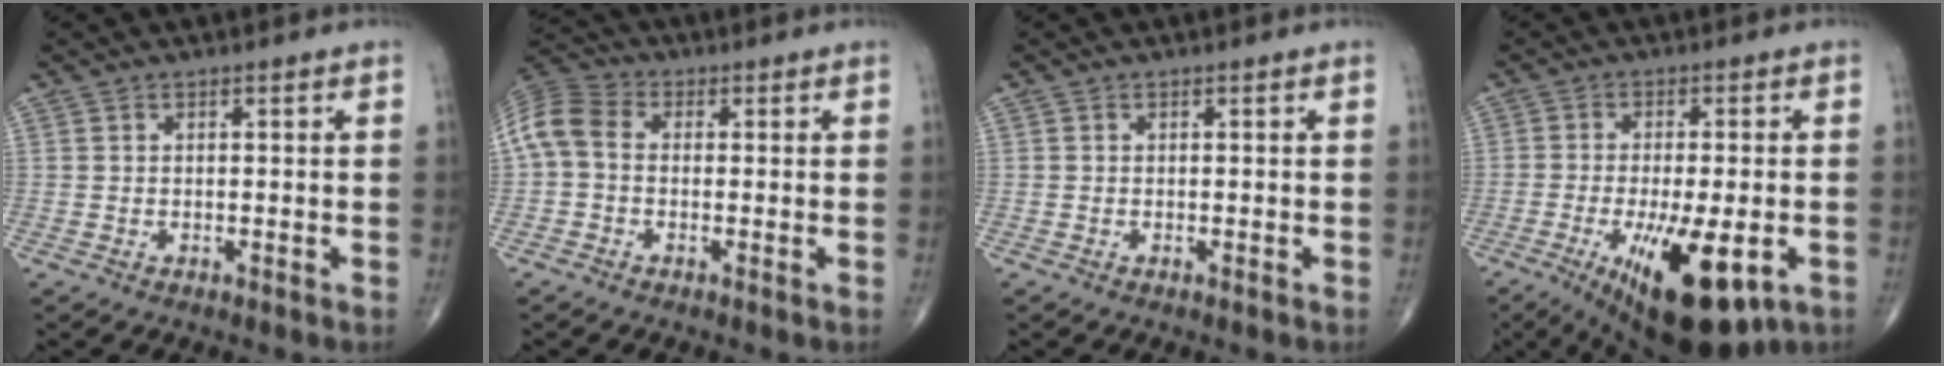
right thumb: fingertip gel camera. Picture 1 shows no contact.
{"total": 7.8, "force": [-0.1, 5.6, 5.4], "torque": [-0.112, 0.023, -0.017]}
{"total": 0.0}
{"total": 16.8, "force": [-6.3, 6.1, 14.3], "torque": [-0.212, -0.012, -0.080]}